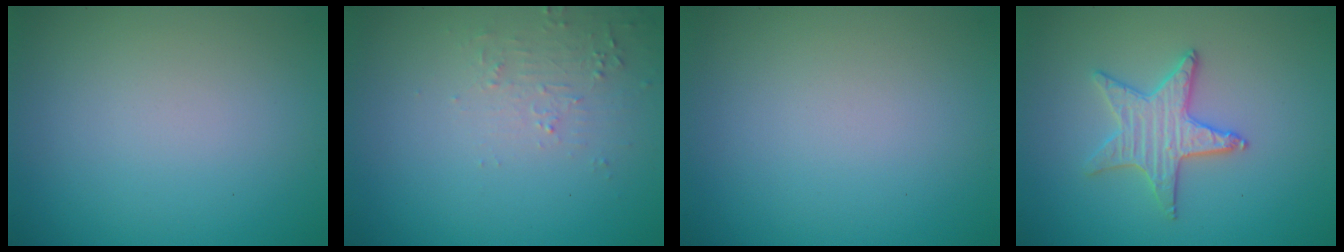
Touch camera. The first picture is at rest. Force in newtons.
{"total": 2.1, "press": 2.0, "slide": 0.5}
{"total": 0.0}
{"total": 3.0, "press": 3.0, "slide": 0.4}